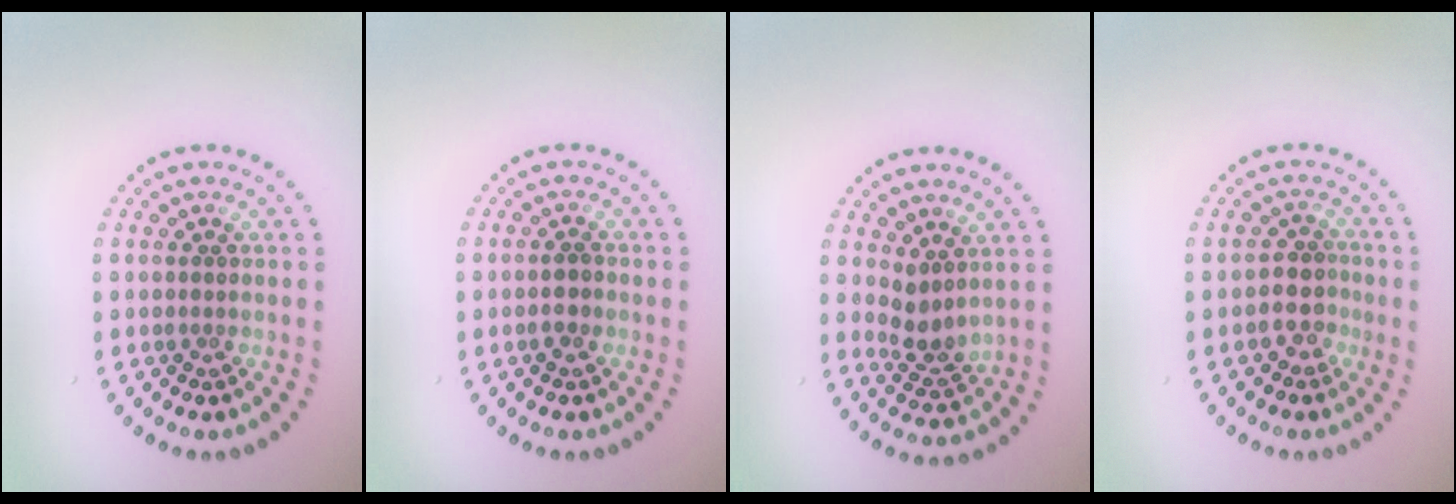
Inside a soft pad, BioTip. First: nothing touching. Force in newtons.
{"total": 1.3, "press": 1.2, "slide": 0.5}
{"total": 2.5, "press": 2.0, "slide": 1.4}
{"total": 2.3, "press": 1.9, "slide": 1.3}